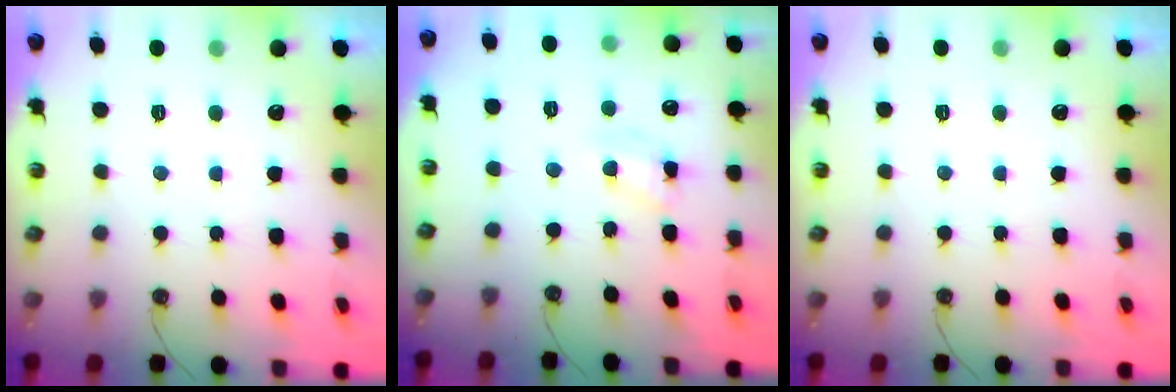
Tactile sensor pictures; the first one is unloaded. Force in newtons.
{"total": 7.8, "press": 7.8, "slide": 0.6}
{"total": 0.0}